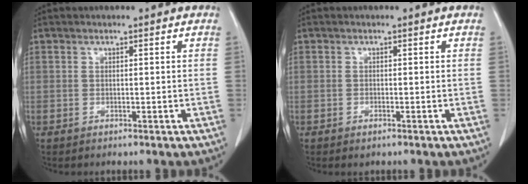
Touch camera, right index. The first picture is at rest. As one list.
[{"total": 0.6, "force": [-0.4, 0.2, 0.4], "torque": [-0.009, -0.001, -0.001]}]